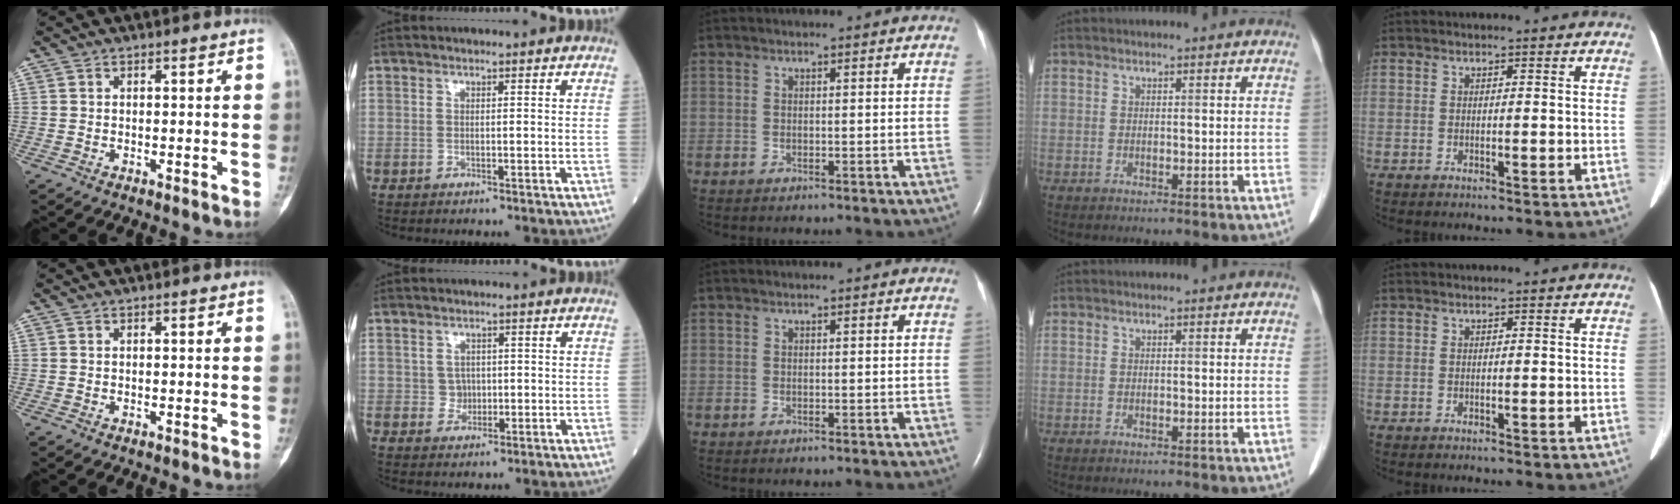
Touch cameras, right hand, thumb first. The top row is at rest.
{"index": {"total": 1.8, "force": [0.1, 1.7, 0.6], "torque": [-0.007, 0.003, 0.004]}}